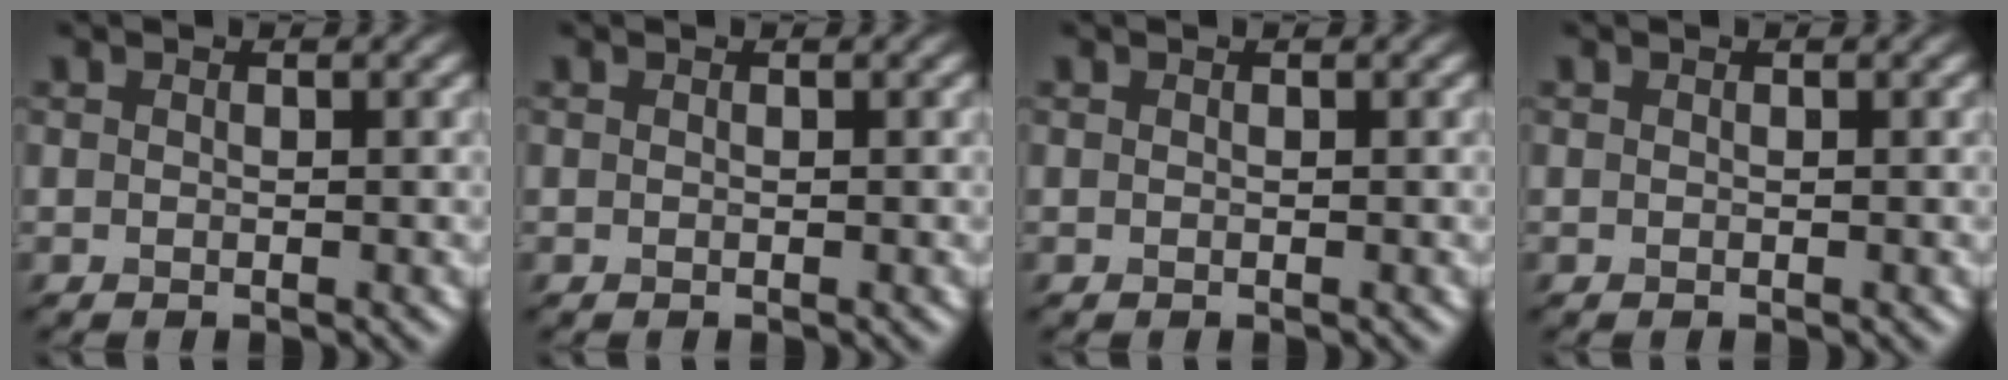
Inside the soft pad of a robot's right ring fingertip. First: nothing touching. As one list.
[{"total": 0.0}, {"total": 0.0}, {"total": 0.0}]